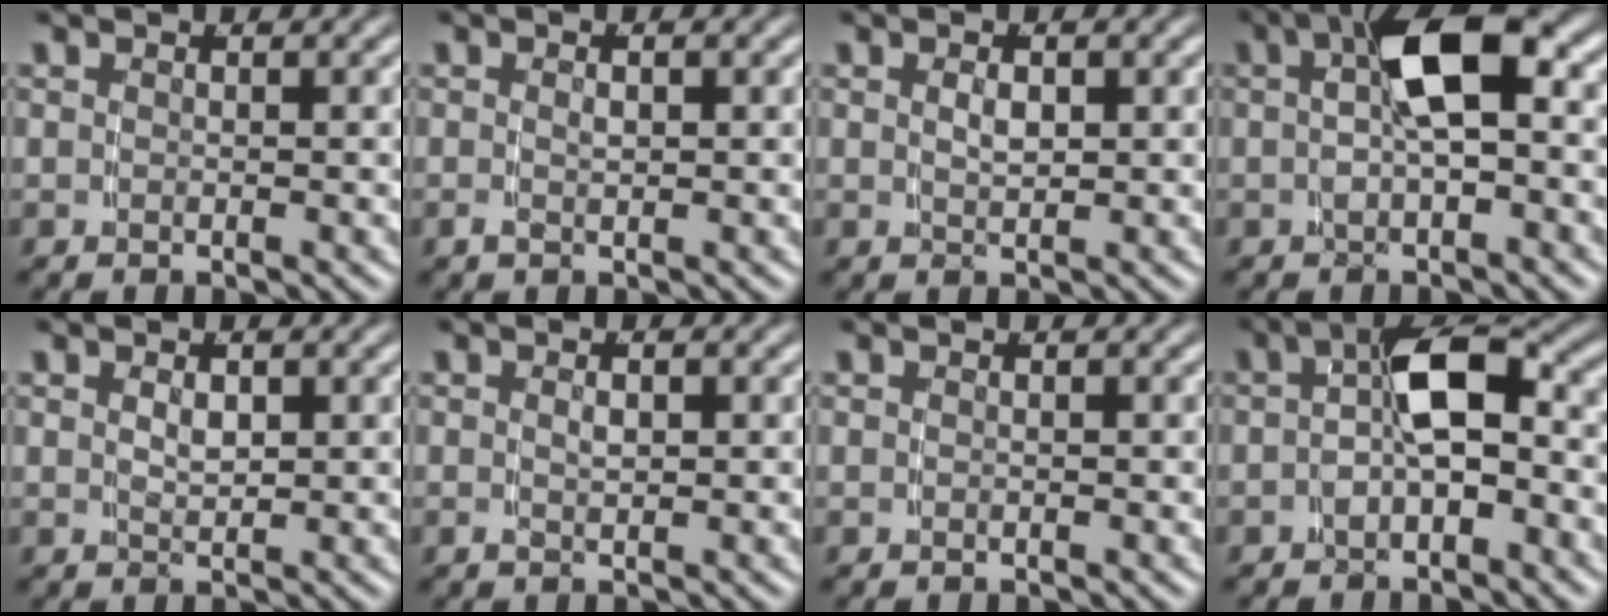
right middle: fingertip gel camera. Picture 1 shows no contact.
{"total": 0.9, "force": [-0.5, 0.1, 0.7], "torque": [-0.022, -0.005, -0.003]}
{"total": 1.3, "force": [0.2, 0.0, 1.3], "torque": [-0.019, -0.004, 0.010]}
{"total": 7.2, "force": [0.4, 2.9, 6.6], "torque": [-0.105, 0.015, 0.006]}
{"total": 1.3, "force": [0.4, 0.1, 1.2], "torque": [-0.014, -0.004, 0.015]}
{"total": 0.8, "force": [-0.2, 0.0, 0.8], "torque": [-0.020, -0.003, 0.001]}
{"total": 0.0}
{"total": 5.5, "force": [-1.2, 2.4, 4.7], "torque": [-0.076, -0.001, -0.017]}